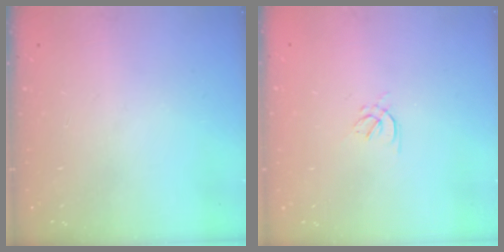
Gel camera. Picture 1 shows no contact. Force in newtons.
{"total": 1.5, "press": 1.4, "slide": 0.6}